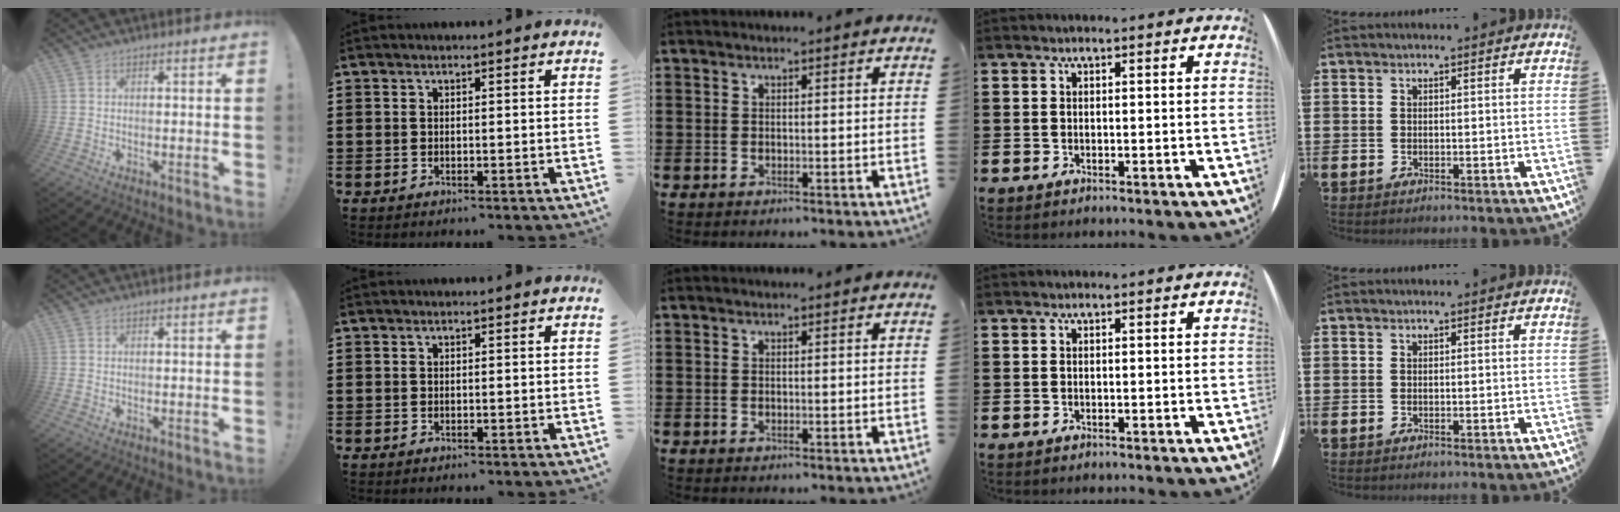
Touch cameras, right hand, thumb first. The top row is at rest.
{}